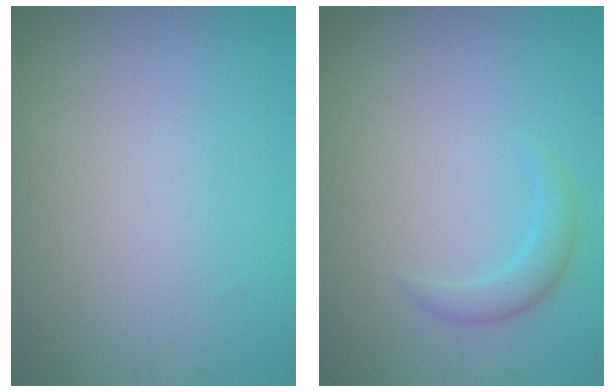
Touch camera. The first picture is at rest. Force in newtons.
{"total": 1.6, "press": 1.6, "slide": 0.1}